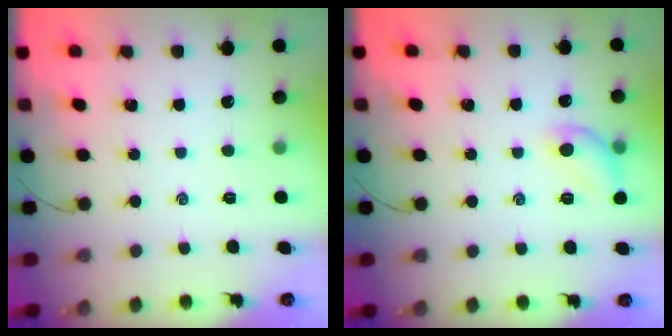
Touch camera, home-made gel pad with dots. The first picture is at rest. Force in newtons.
{"total": 8.8, "press": 8.8, "slide": 0.5}